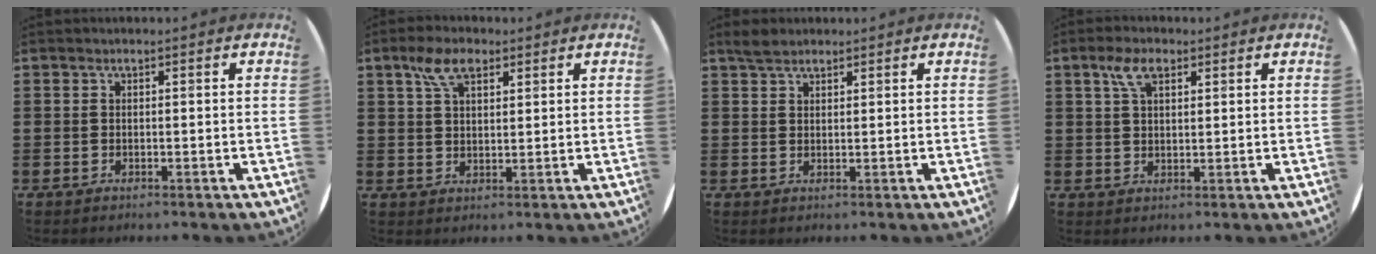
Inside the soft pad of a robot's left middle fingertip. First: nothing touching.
{"total": 5.4, "force": [3.3, 2.7, 3.3], "torque": [-0.057, 0.004, 0.056]}
{"total": 2.4, "force": [2.1, 0.9, 0.8], "torque": [-0.012, 0.004, 0.038]}
{"total": 4.3, "force": [2.6, 2.1, 2.8], "torque": [-0.054, 0.006, 0.044]}